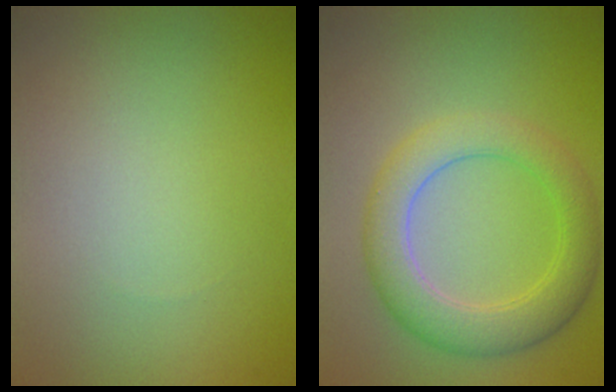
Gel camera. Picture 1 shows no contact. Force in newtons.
{"total": 4.9, "press": 4.9, "slide": 0.4}